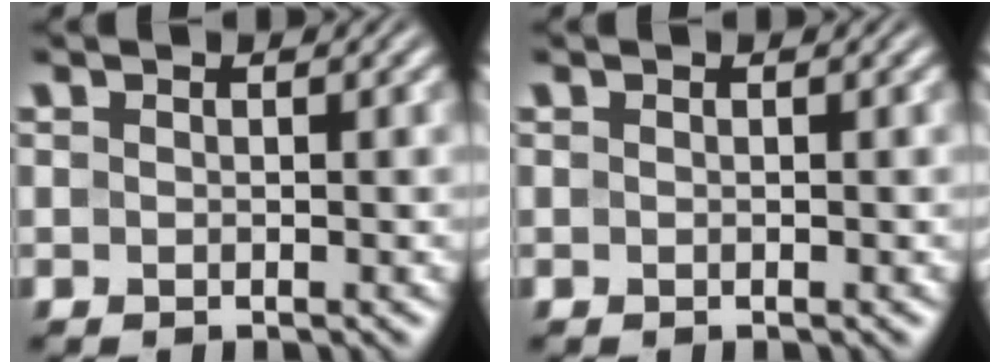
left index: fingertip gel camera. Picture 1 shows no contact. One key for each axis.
{"total": 0.0}